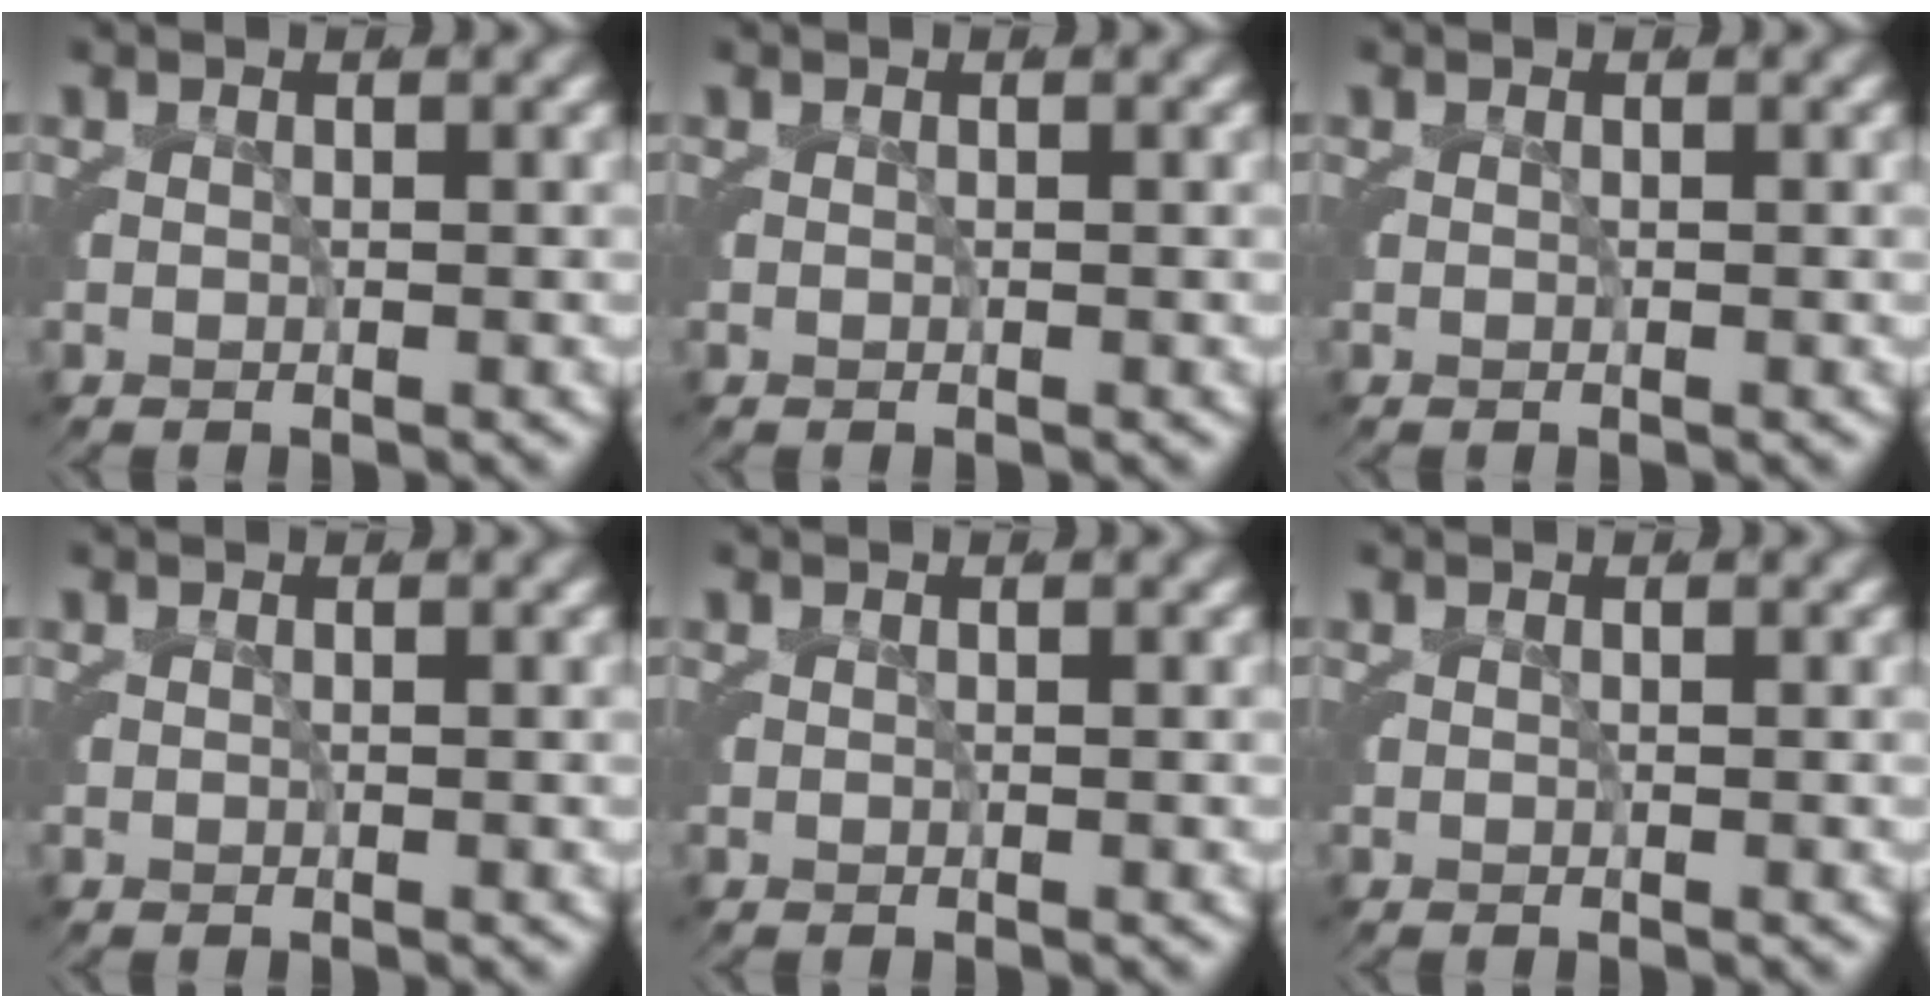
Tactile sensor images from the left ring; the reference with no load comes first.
{"total": 0.0}
{"total": 0.0}
{"total": 0.0}
{"total": 0.0}
{"total": 0.0}